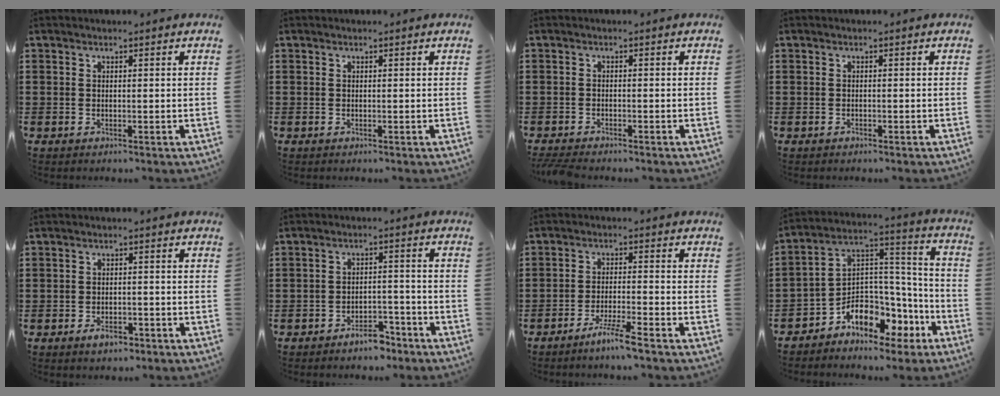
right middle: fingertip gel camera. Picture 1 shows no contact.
{"total": 0.0}
{"total": 1.4, "force": [-1.4, 0.1, 0.3], "torque": [-0.016, -0.003, -0.030]}
{"total": 0.5, "force": [-0.5, 0.2, 0.0], "torque": [0.000, 0.002, -0.011]}
{"total": 2.5, "force": [-1.8, 1.2, 1.1], "torque": [-0.022, 0.002, -0.036]}
{"total": 4.1, "force": [-3.8, 1.1, 1.1], "torque": [-0.018, 0.012, -0.075]}
{"total": 4.6, "force": [-3.8, -0.3, 2.5], "torque": [-0.047, -0.007, -0.071]}
{"total": 5.9, "force": [-3.9, 4.0, 1.8], "torque": [-0.052, -0.019, -0.075]}